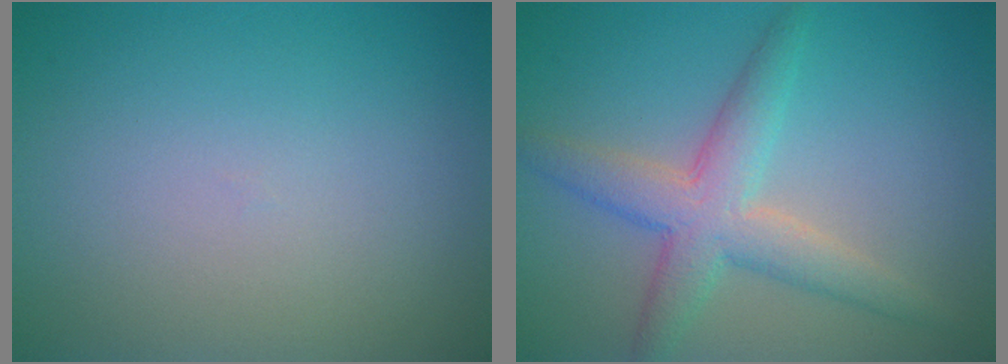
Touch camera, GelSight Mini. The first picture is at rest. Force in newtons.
{"total": 4.7, "press": 4.7, "slide": 0.1}